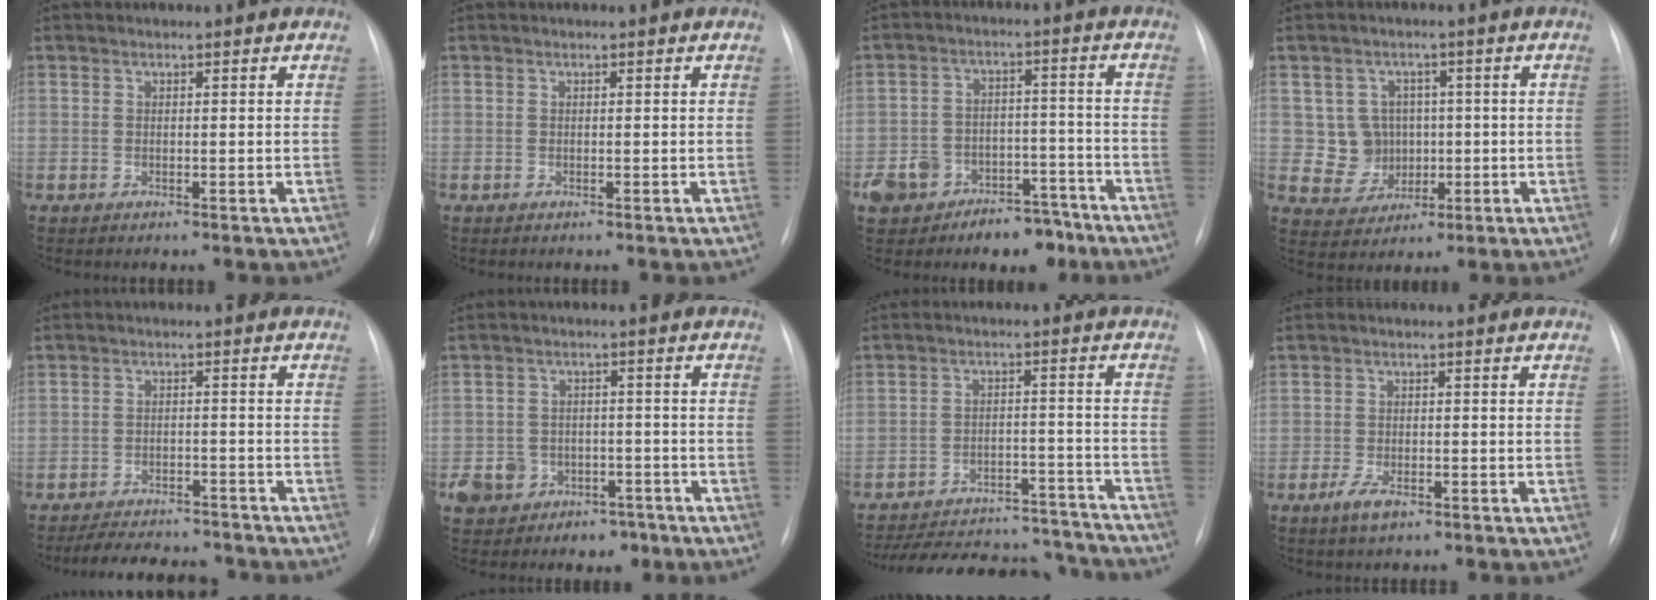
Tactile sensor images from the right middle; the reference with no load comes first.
{"total": 0.0}
{"total": 10.5, "force": [-7.1, 6.8, 3.6], "torque": [-0.052, 0.035, -0.102]}
{"total": 6.1, "force": [0.4, 6.1, 1.0], "torque": [-0.018, 0.017, 0.017]}
{"total": 9.9, "force": [-9.0, 2.7, 3.1], "torque": [-0.046, 0.003, -0.123]}
{"total": 7.8, "force": [-3.9, 6.5, 1.7], "torque": [-0.034, 0.020, -0.047]}
{"total": 23.3, "force": [-21.6, 5.7, 6.7], "torque": [-0.113, 0.004, -0.285]}
{"total": 5.0, "force": [-3.3, 1.2, 3.6], "torque": [-0.085, -0.011, -0.058]}